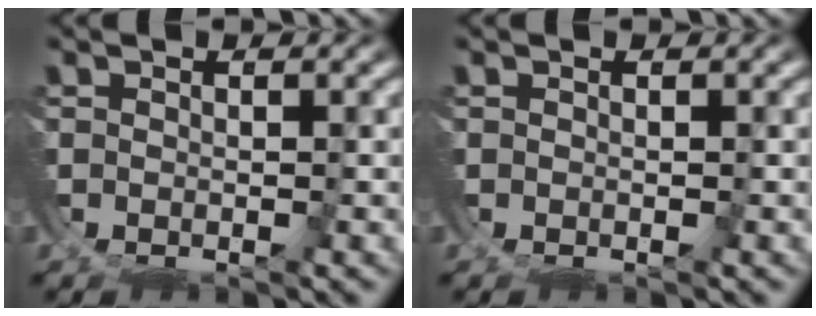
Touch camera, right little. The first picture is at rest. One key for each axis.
{"total": 0.0}